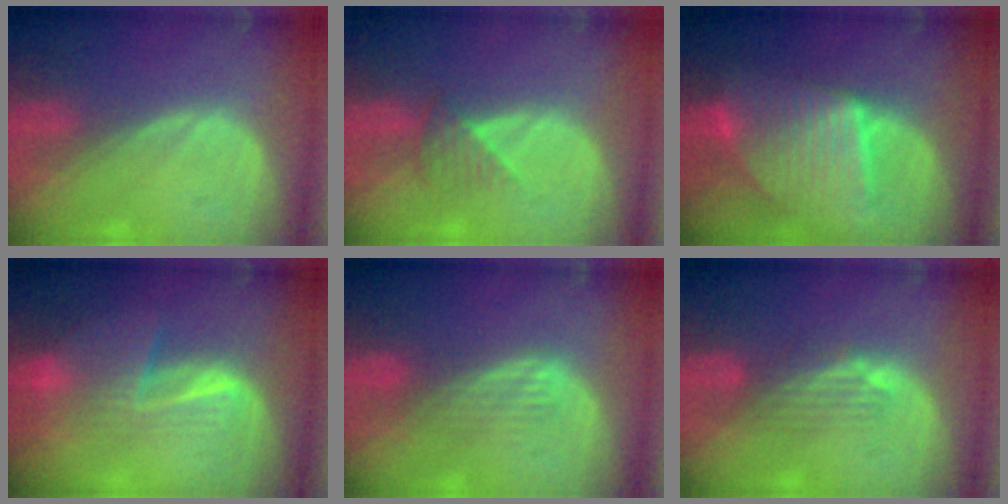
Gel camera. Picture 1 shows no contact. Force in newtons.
{"total": 3.3, "press": 2.9, "slide": 1.5}
{"total": 9.4, "press": 9.4, "slide": 0.8}
{"total": 6.8, "press": 6.3, "slide": 2.4}
{"total": 4.0, "press": 3.5, "slide": 2.1}
{"total": 3.4, "press": 3.3, "slide": 0.9}